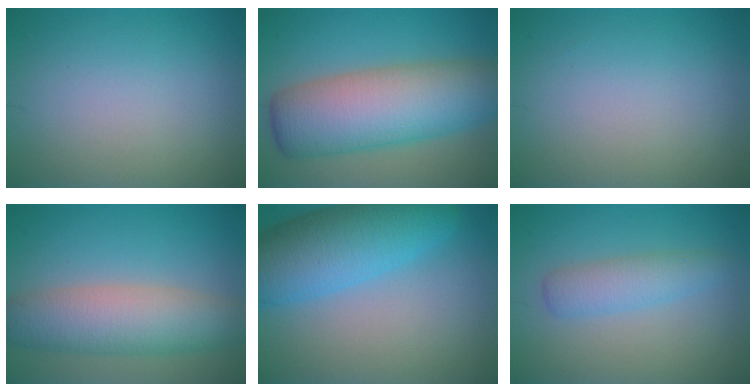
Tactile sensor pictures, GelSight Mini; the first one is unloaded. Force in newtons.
{"total": 10.8, "press": 10.8, "slide": 0.3}
{"total": 0.0}
{"total": 6.9, "press": 6.9, "slide": 0.4}
{"total": 9.1, "press": 9.1, "slide": 0.5}
{"total": 2.9, "press": 2.9, "slide": 0.1}